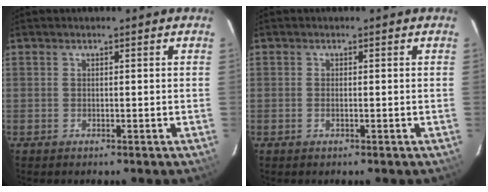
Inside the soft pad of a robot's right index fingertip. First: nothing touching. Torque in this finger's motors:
{"motor_torque": [-0.22, 0.12, -0.06, -0.01]}